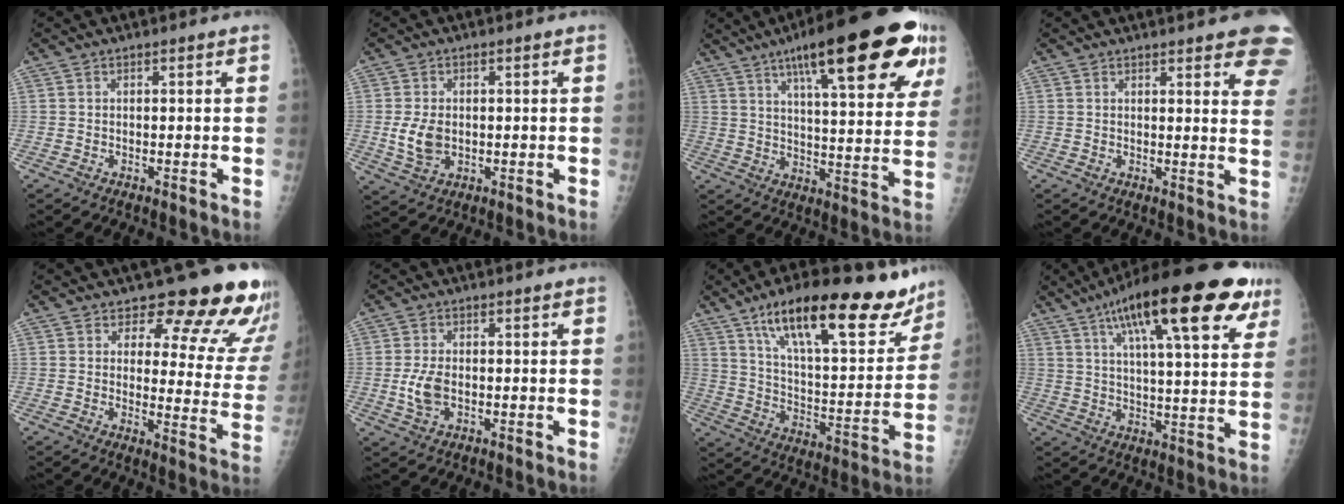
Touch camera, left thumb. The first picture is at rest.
{"total": 5.7, "force": [-0.3, 4.0, 4.1], "torque": [-0.075, -0.004, 0.003]}
{"total": 26.9, "force": [14.6, 6.7, 21.5], "torque": [-0.287, -0.022, 0.208]}
{"total": 13.1, "force": [8.8, 3.1, 9.2], "torque": [-0.084, -0.033, 0.085]}
{"total": 16.1, "force": [13.5, 5.7, 6.8], "torque": [-0.025, -0.108, 0.142]}
{"total": 5.0, "force": [-0.7, 3.0, 3.9], "torque": [-0.083, 0.000, -0.012]}
{"total": 27.6, "force": [18.2, 9.1, 18.6], "torque": [-0.237, -0.050, 0.285]}
{"total": 25.3, "force": [13.2, 7.0, 20.4], "torque": [-0.297, -0.009, 0.195]}